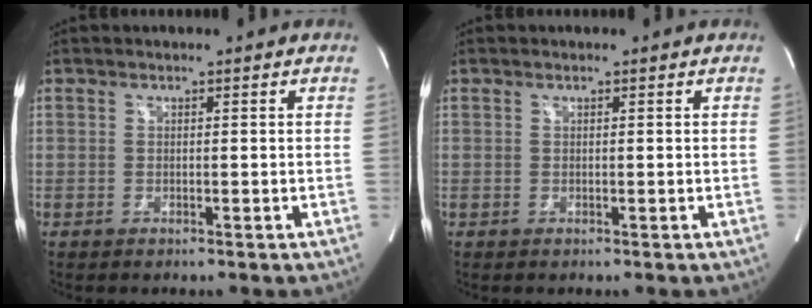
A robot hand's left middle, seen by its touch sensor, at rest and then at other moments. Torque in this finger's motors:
{"motor_torque": [0.15, -0.08, -0.05, -0.01]}